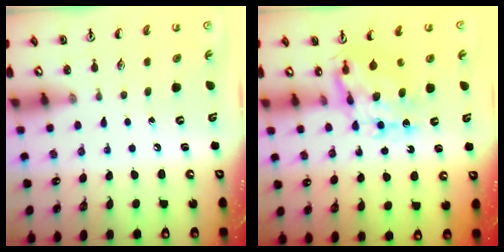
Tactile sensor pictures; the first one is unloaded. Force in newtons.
{"total": 8.7, "press": 8.7, "slide": 0.6}